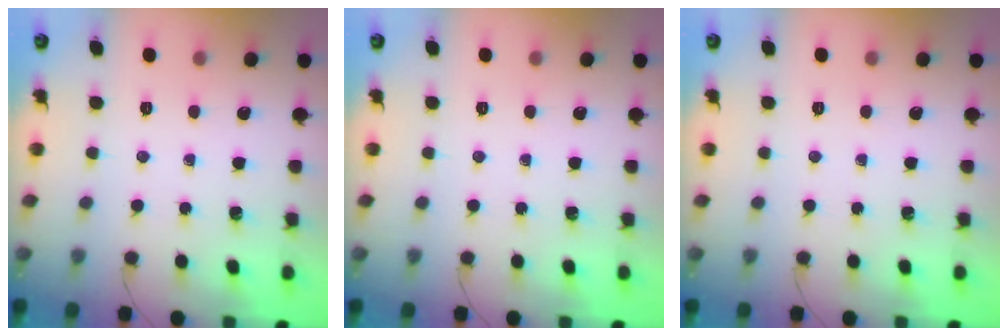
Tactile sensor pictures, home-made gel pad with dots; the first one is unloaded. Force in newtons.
{"total": 0.0}
{"total": 0.0}